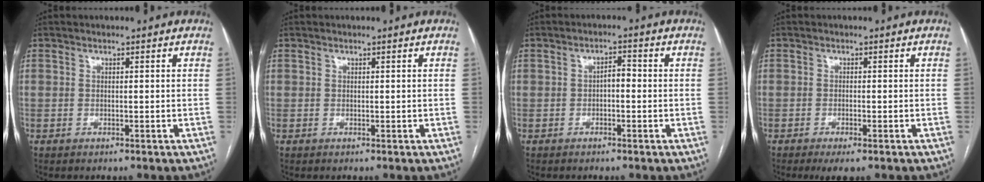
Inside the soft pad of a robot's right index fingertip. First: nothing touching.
{"total": 0.0}
{"total": 2.3, "force": [-0.4, 1.0, 2.0], "torque": [-0.028, 0.010, -0.008]}
{"total": 3.2, "force": [-2.1, 0.7, 2.3], "torque": [-0.036, -0.005, -0.029]}